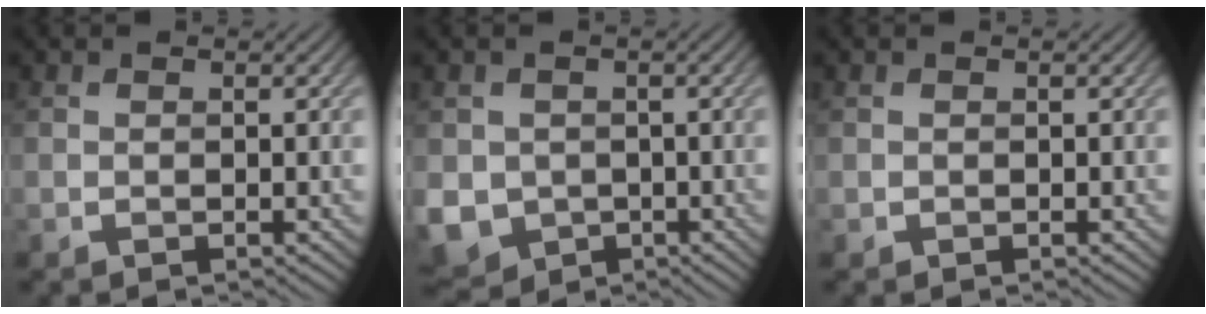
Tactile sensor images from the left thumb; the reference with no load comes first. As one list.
[{"total": 6.2, "force": [-1.2, 5.5, 2.6], "torque": [-0.081, -0.032, -0.020]}, {"total": 0.0}]